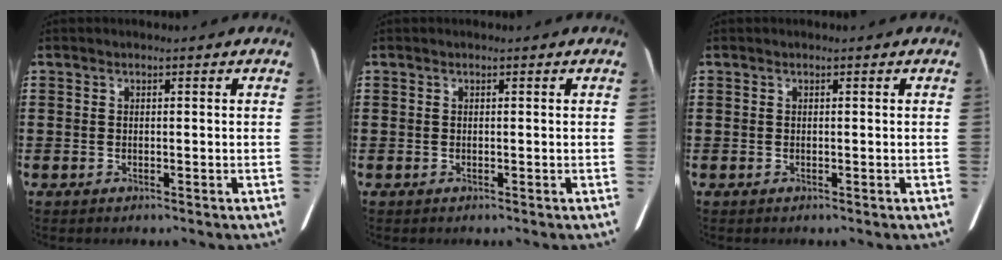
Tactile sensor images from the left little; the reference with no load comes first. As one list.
[{"total": 0.0}, {"total": 0.0}]